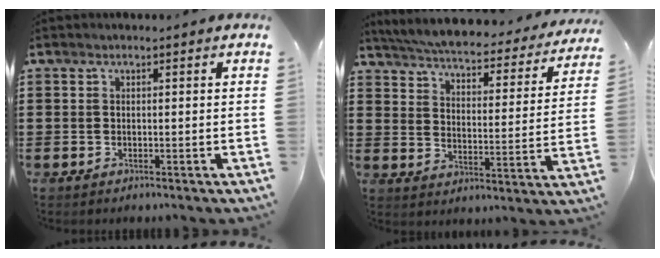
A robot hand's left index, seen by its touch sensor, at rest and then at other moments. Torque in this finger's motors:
{"motor_torque": [1.25, -0.89, 0.33, 0.16]}